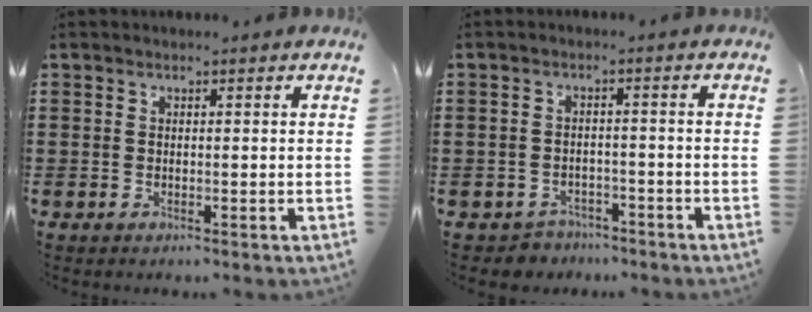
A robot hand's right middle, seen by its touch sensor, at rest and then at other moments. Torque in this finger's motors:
{"motor_torque": [-0.06, 0.06, 0.06, -0.02]}